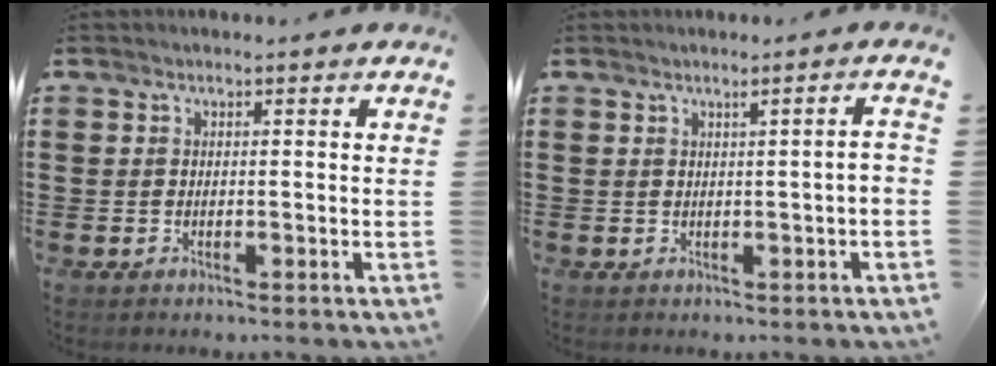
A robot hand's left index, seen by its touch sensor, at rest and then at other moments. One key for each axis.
{"total": 2.3, "fx": 0.2, "fy": -0.4, "fz": 2.3, "tx": -0.037, "ty": -0.007, "tz": 0.002}